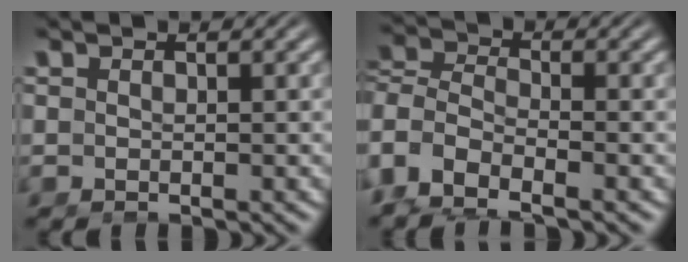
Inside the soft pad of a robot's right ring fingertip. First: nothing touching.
{"total": 8.7, "force": [-2.6, 7.5, 3.5], "torque": [-0.120, -0.042, -0.043]}